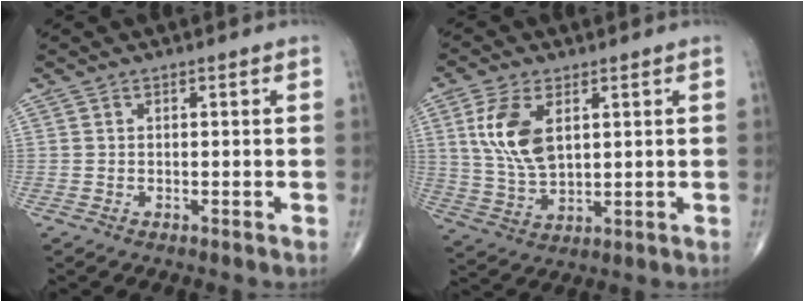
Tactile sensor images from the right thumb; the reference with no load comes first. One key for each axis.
{"total": 10.4, "fx": 3.2, "fy": 5.5, "fz": 8.2, "tx": -0.164, "ty": -0.011, "tz": 0.068}